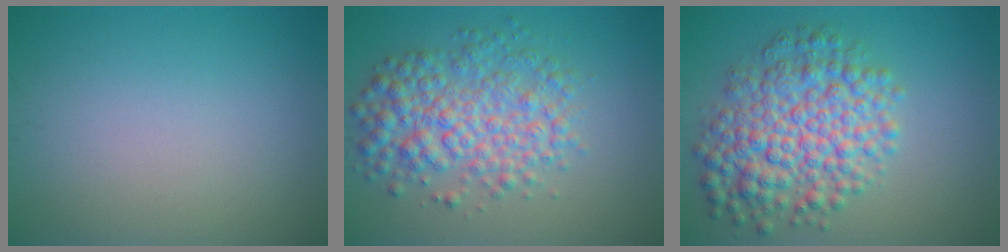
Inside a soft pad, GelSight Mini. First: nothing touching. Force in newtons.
{"total": 5.9, "press": 5.9, "slide": 0.0}
{"total": 7.5, "press": 7.5, "slide": 0.1}